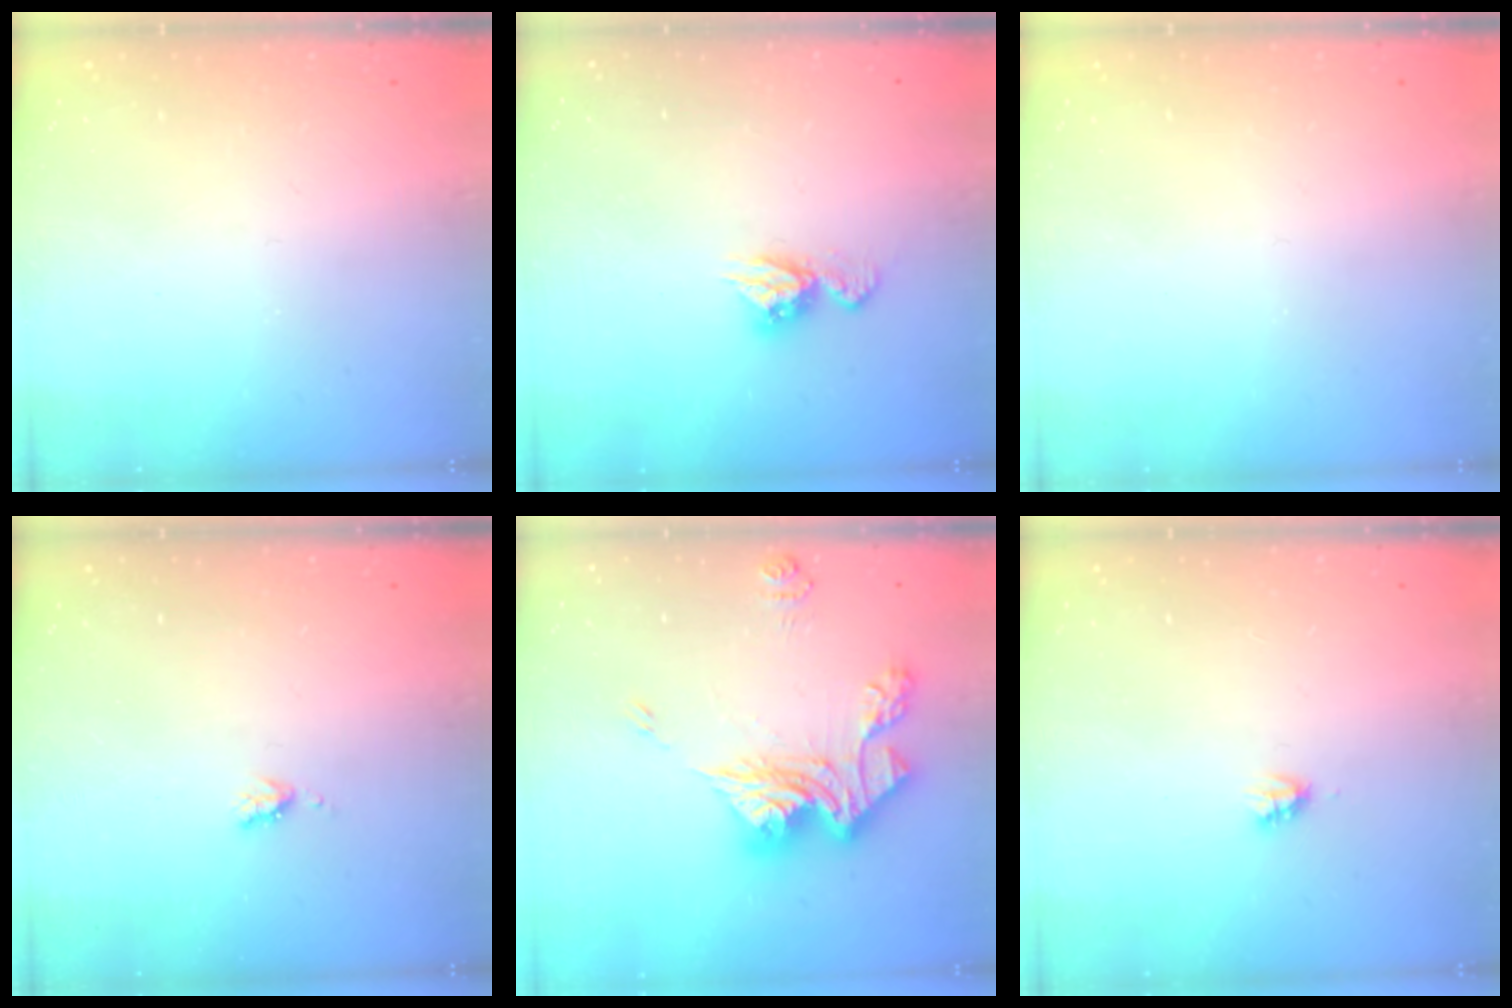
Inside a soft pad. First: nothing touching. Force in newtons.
{"total": 7.8, "press": 7.8, "slide": 0.6}
{"total": 0.0}
{"total": 3.3, "press": 3.3, "slide": 0.6}
{"total": 17.0, "press": 16.9, "slide": 1.7}
{"total": 2.7, "press": 2.7, "slide": 0.2}